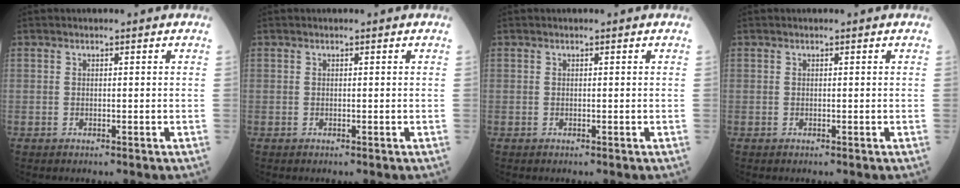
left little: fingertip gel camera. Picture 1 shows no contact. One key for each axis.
{"total": 0.0}
{"total": 0.0}
{"total": 0.0}